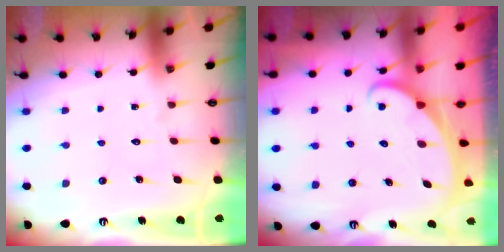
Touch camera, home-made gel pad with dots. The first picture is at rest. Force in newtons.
{"total": 2.1, "press": 2.1, "slide": 0.1}